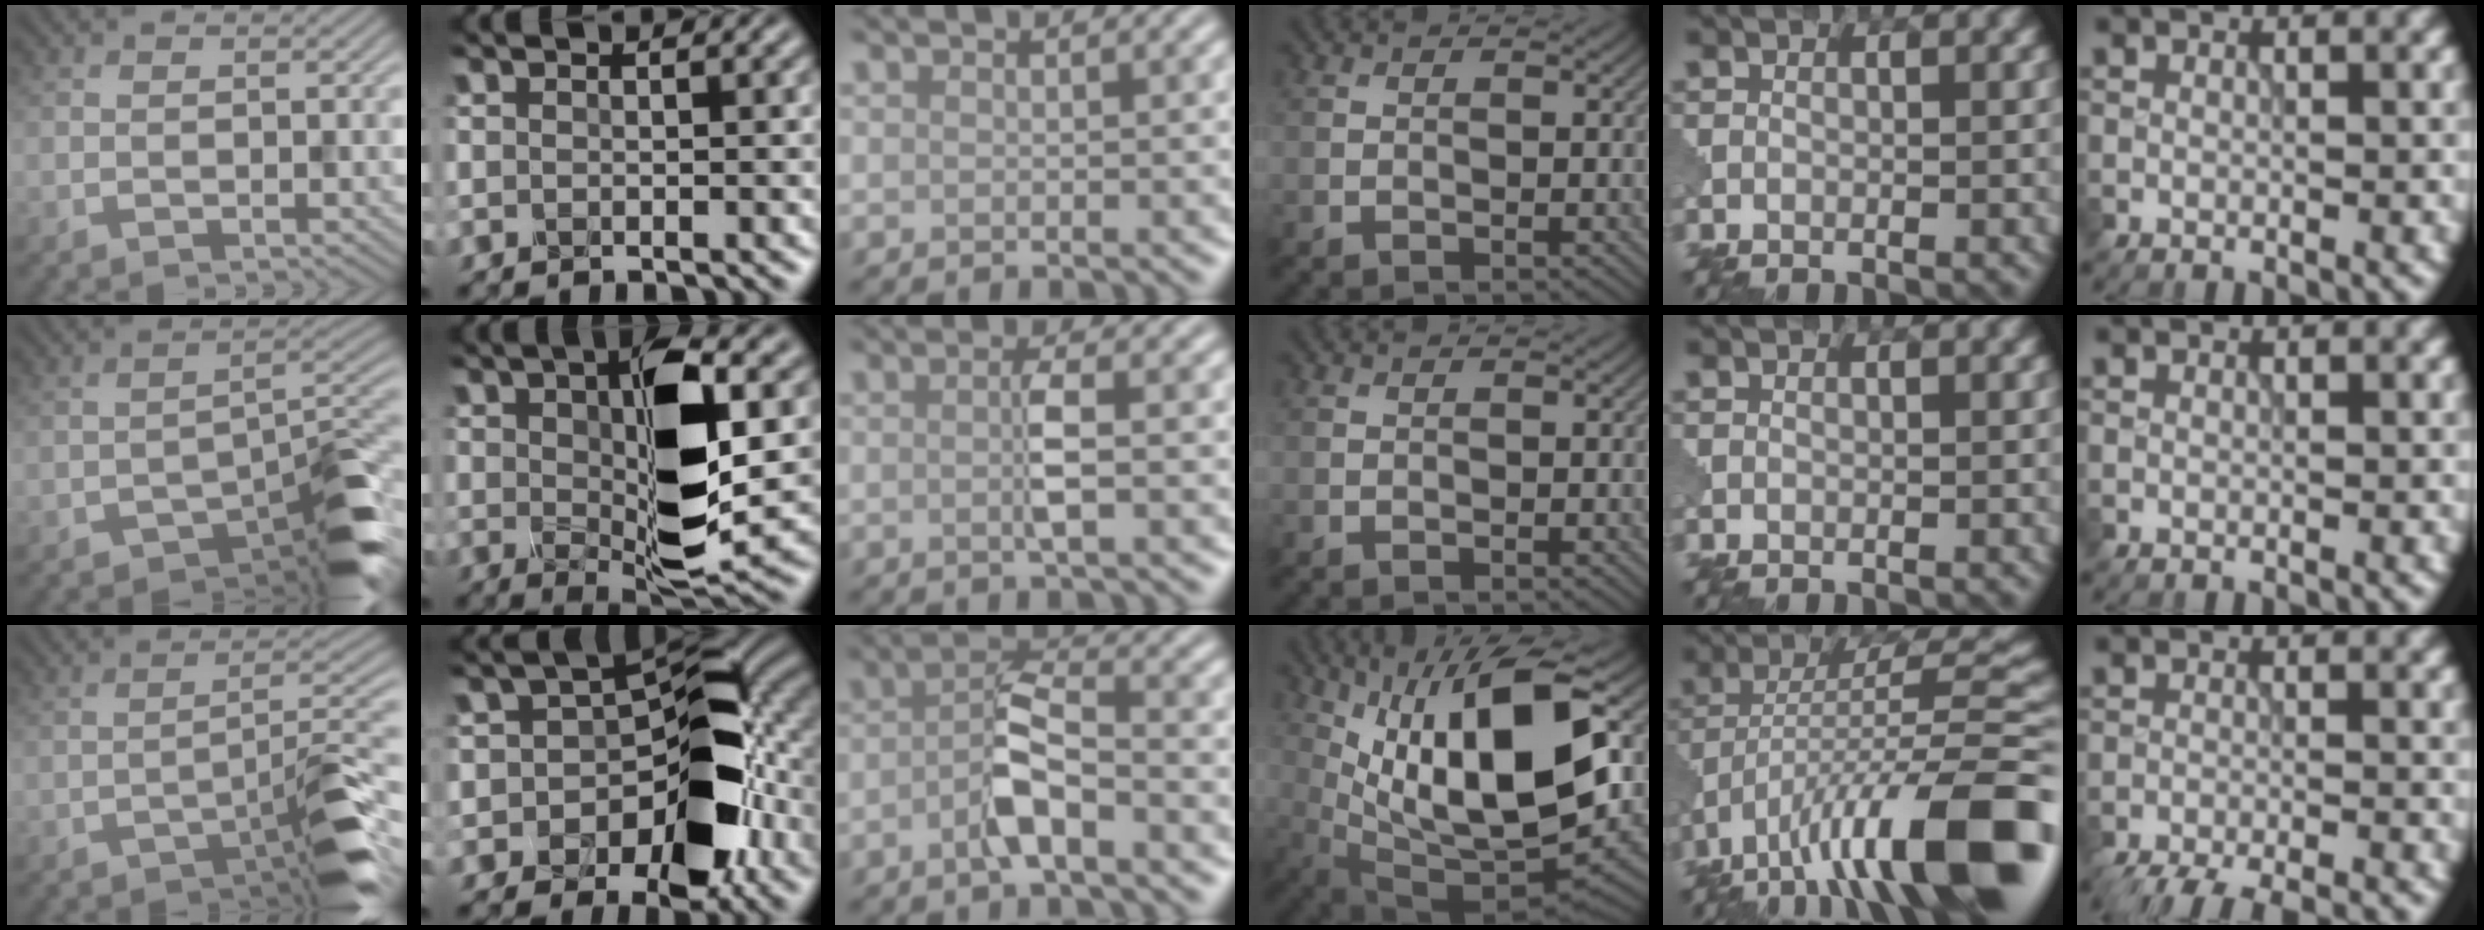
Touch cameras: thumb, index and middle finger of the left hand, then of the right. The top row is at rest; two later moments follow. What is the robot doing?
{"motion": "disassemble", "object": "pitcher"}